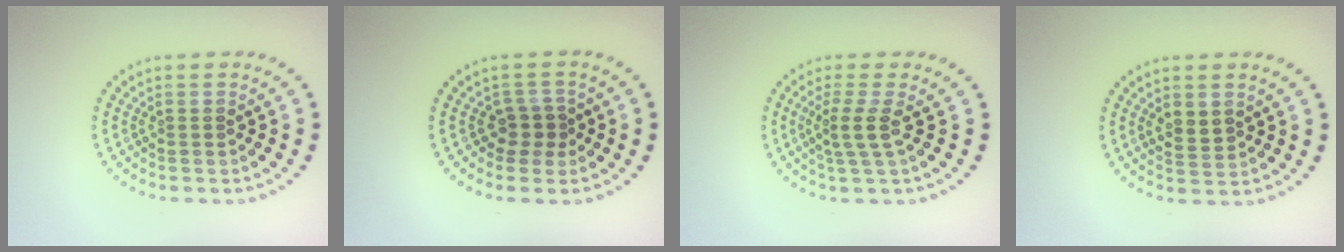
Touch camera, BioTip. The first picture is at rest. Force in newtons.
{"total": 1.8, "press": 1.5, "slide": 1.1}
{"total": 2.3, "press": 1.6, "slide": 1.6}
{"total": 1.9, "press": 1.8, "slide": 0.5}